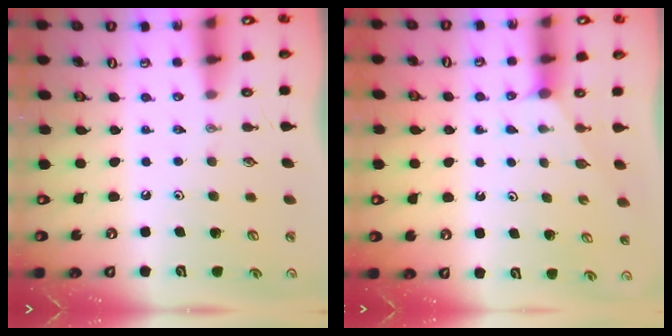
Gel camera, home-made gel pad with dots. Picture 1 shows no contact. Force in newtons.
{"total": 0.9, "press": 0.9, "slide": 0.2}